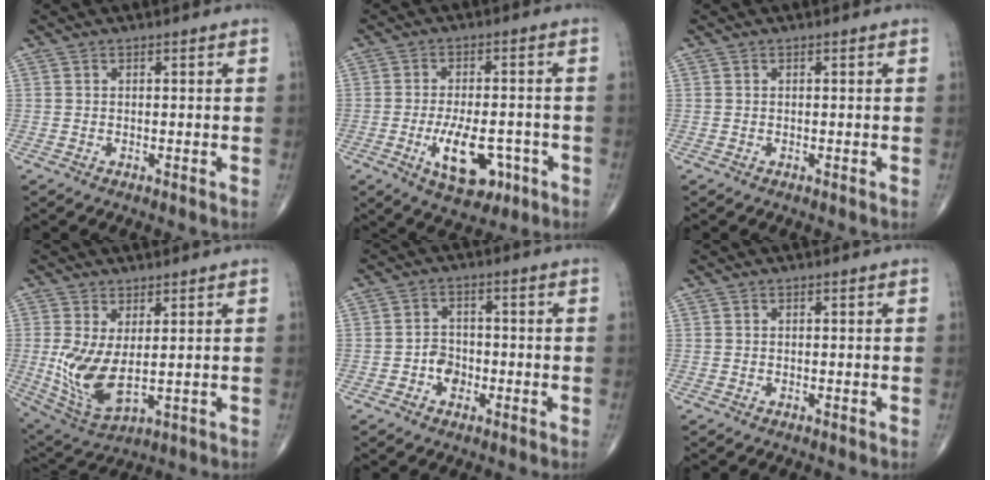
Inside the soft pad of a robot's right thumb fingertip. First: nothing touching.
{"total": 10.3, "force": [-3.7, 5.2, 8.1], "torque": [-0.121, 0.009, -0.049]}
{"total": 0.0}
{"total": 10.3, "force": [0.5, 4.8, 9.1], "torque": [-0.186, -0.020, 0.029]}
{"total": 4.1, "force": [-1.4, 3.3, 2.0], "torque": [-0.012, 0.014, -0.030]}
{"total": 0.0}